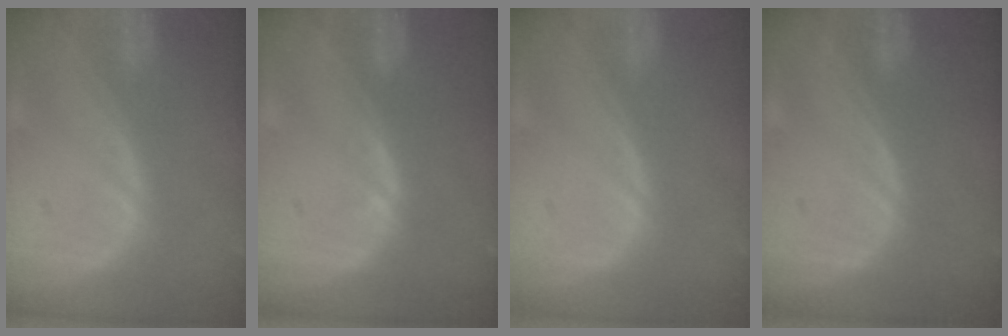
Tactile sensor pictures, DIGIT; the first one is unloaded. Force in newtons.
{"total": 1.0, "press": 0.7, "slide": 0.7}
{"total": 0.0}
{"total": 0.0}